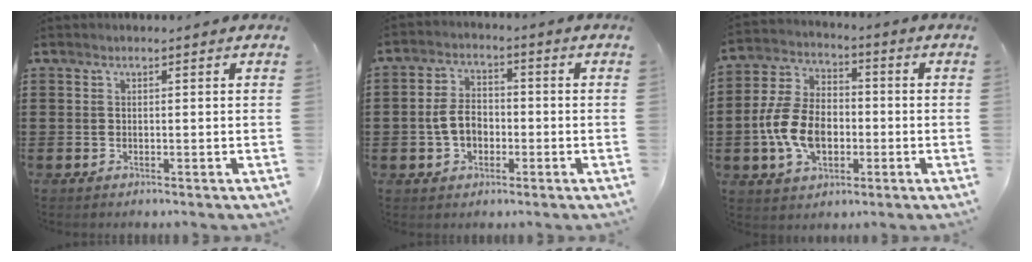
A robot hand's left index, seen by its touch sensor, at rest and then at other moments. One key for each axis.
{"total": 5.6, "fx": -1.2, "fy": 3.8, "fz": 3.9, "tx": -0.097, "ty": 0.004, "tz": -0.029}
{"total": 10.3, "fx": -2.2, "fy": 6.9, "fz": 7.3, "tx": -0.179, "ty": 0.007, "tz": -0.044}